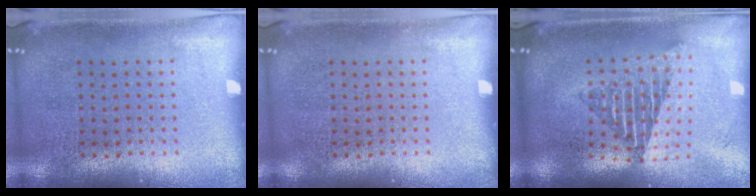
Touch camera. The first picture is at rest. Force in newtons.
{"total": 0.0}
{"total": 1.8, "press": 1.4, "slide": 1.1}